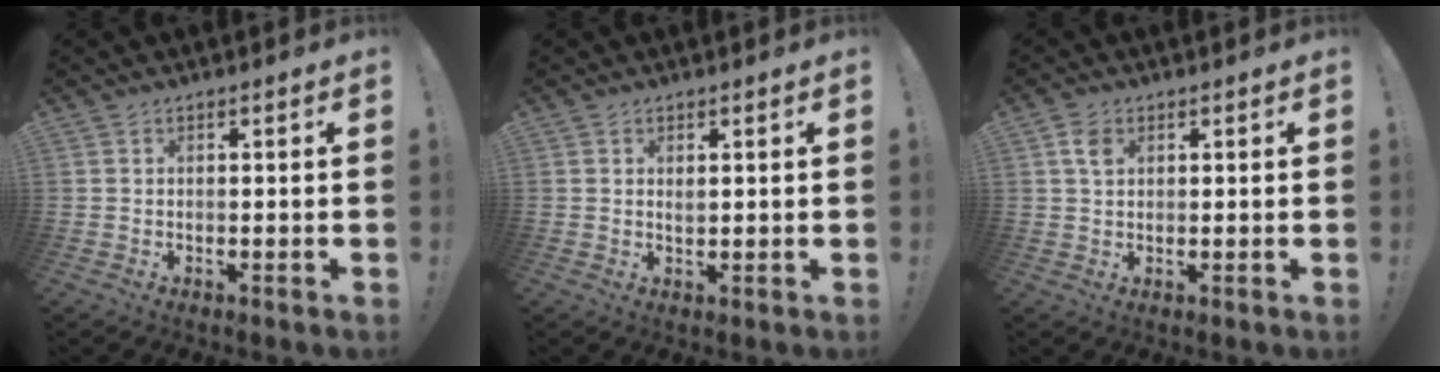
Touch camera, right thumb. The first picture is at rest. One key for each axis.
{"total": 1.2, "fx": 0.8, "fy": 0.4, "fz": 0.7, "tx": 0.000, "ty": -0.007, "tz": 0.013}
{"total": 3.9, "fx": 1.6, "fy": 2.2, "fz": 2.7, "tx": -0.045, "ty": -0.001, "tz": 0.028}